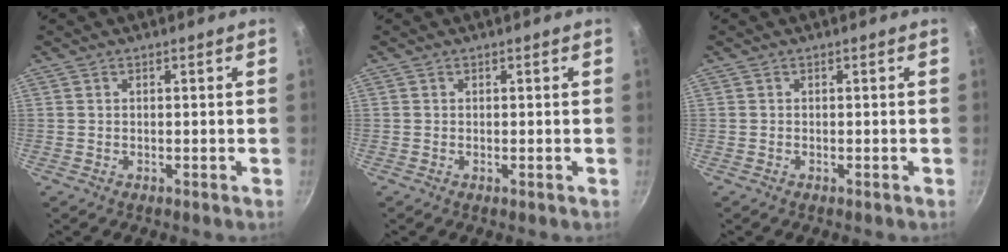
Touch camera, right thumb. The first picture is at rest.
{"total": 0.0}
{"total": 0.0}